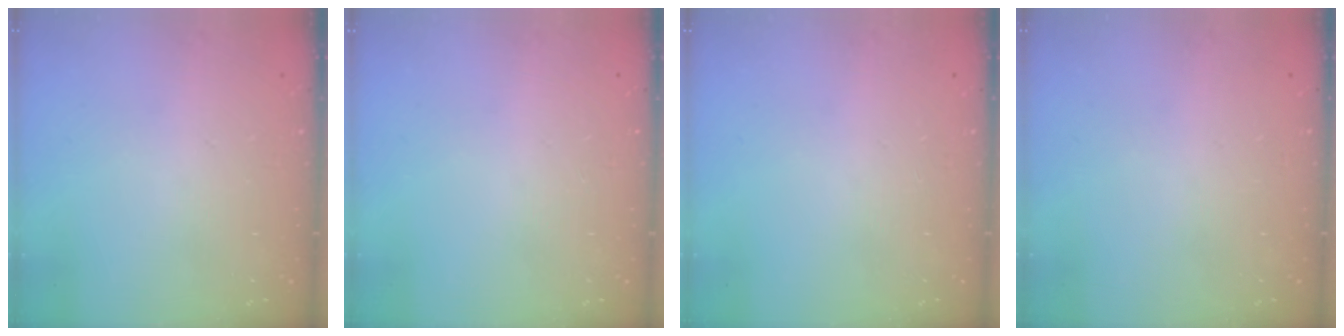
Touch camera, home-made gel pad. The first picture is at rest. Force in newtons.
{"total": 0.0}
{"total": 0.0}
{"total": 0.0}